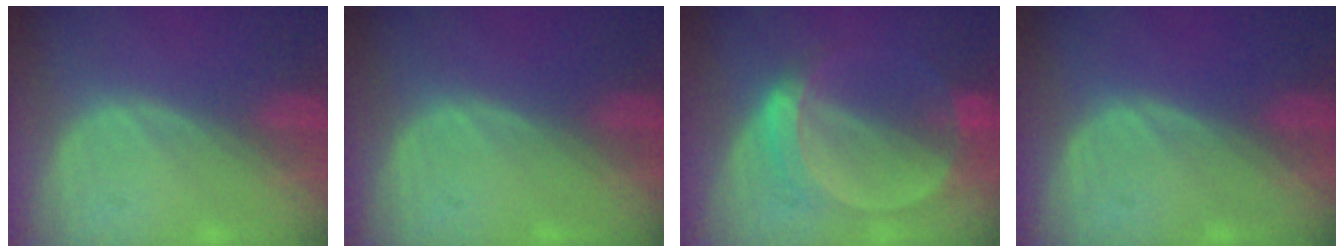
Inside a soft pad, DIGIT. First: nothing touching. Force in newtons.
{"total": 0.0}
{"total": 5.8, "press": 5.3, "slide": 2.3}
{"total": 0.0}